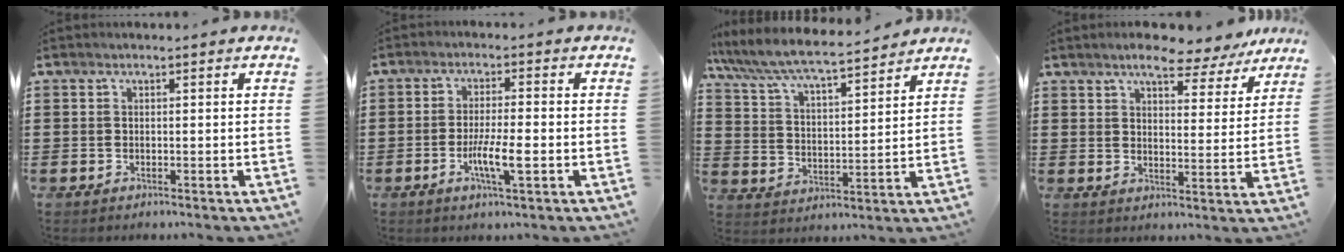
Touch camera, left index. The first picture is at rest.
{"total": 5.6, "force": [-1.8, 0.9, 5.2], "torque": [-0.099, -0.005, -0.034]}
{"total": 6.4, "force": [5.9, 0.4, 2.4], "torque": [-0.072, -0.037, 0.096]}
{"total": 6.6, "force": [5.8, 1.6, 2.8], "torque": [-0.057, -0.022, 0.100]}